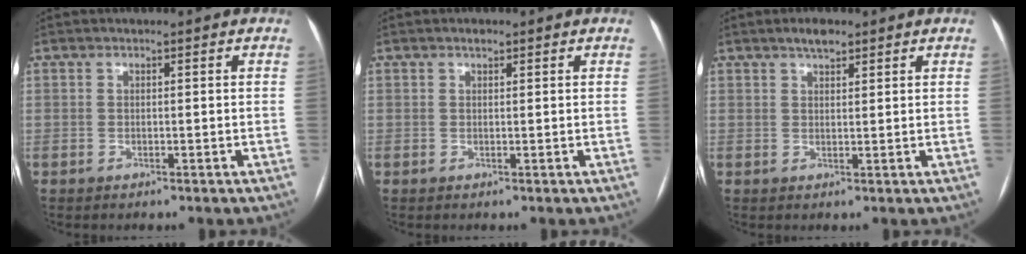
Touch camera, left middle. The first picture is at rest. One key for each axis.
{"total": 0.6, "fx": 0.5, "fy": 0.3, "fz": 0.3, "tx": -0.009, "ty": 0.001, "tz": 0.008}
{"total": 2.5, "fx": 1.9, "fy": 0.8, "fz": 1.4, "tx": -0.025, "ty": 0.006, "tz": 0.031}